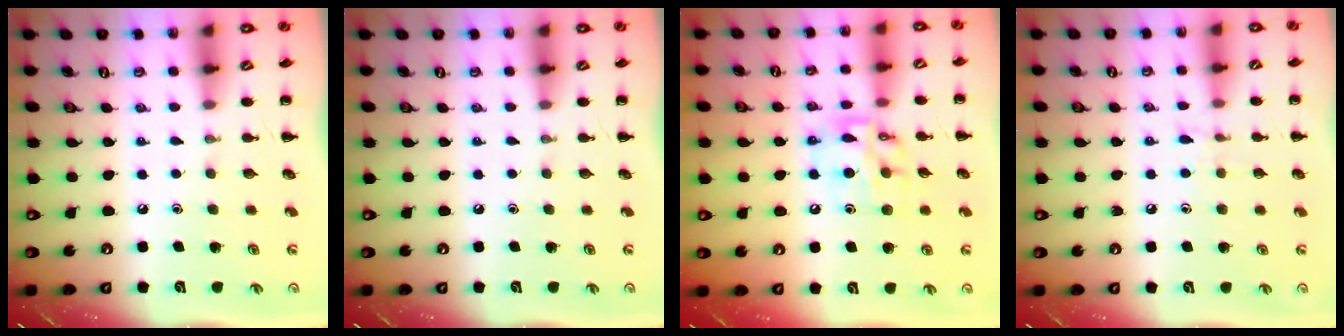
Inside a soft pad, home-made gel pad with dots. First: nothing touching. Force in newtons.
{"total": 0.0}
{"total": 12.9, "press": 12.7, "slide": 2.1}
{"total": 6.0, "press": 5.6, "slide": 2.1}